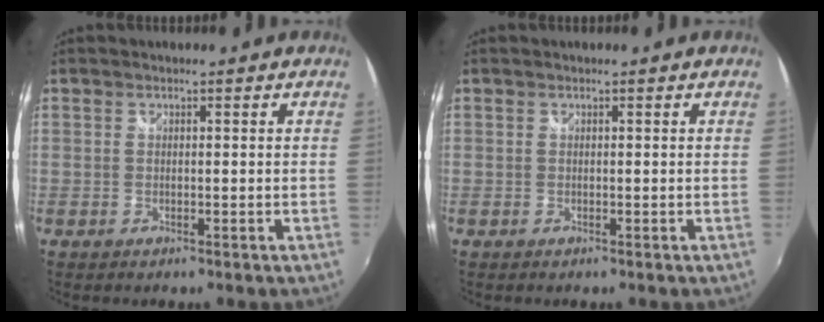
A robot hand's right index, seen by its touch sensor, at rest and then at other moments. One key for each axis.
{"total": 0.0}